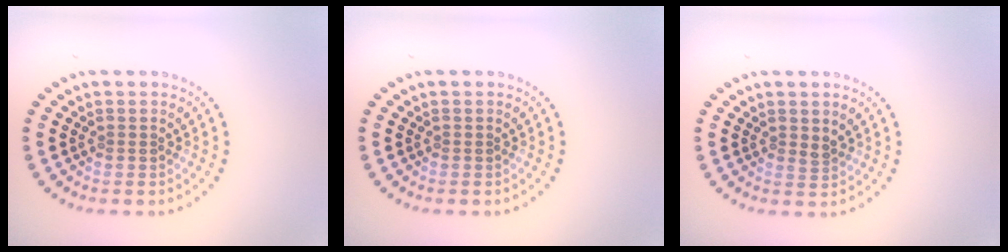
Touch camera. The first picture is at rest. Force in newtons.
{"total": 0.0}
{"total": 1.0, "press": 0.8, "slide": 0.6}